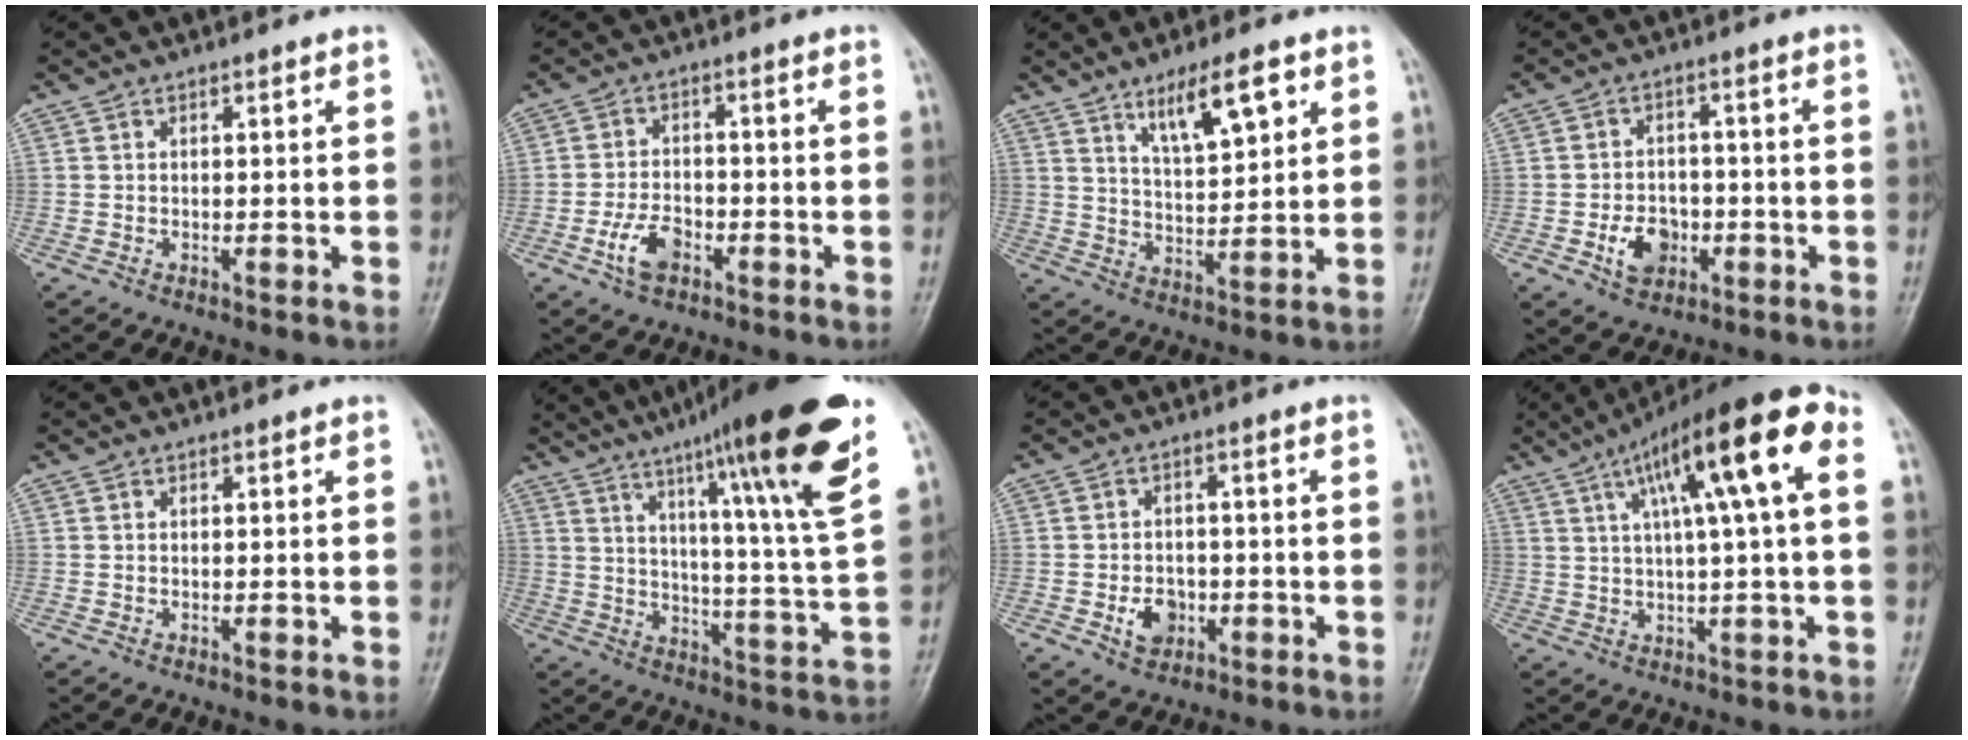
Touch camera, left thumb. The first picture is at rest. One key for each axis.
{"total": 5.9, "fx": -2.9, "fy": 3.4, "fz": 3.9, "tx": -0.072, "ty": 0.017, "tz": -0.053}
{"total": 9.7, "fx": 5.3, "fy": 3.0, "fz": 7.5, "tx": -0.116, "ty": -0.029, "tz": 0.098}
{"total": 7.0, "fx": -2.4, "fy": 5.3, "fz": 4.0, "tx": -0.042, "ty": 0.015, "tz": -0.037}
{"total": 0.0}
{"total": 24.8, "fx": 14.6, "fy": 1.8, "fz": 20.0, "tx": -0.281, "ty": -0.050, "tz": 0.213}
{"total": 5.2, "fx": -1.8, "fy": 4.0, "fz": 2.8, "tx": -0.029, "ty": 0.012, "tz": -0.026}
{"total": 17.5, "fx": 5.3, "fy": 3.2, "fz": 16.4, "tx": -0.258, "ty": 0.029, "tz": 0.078}